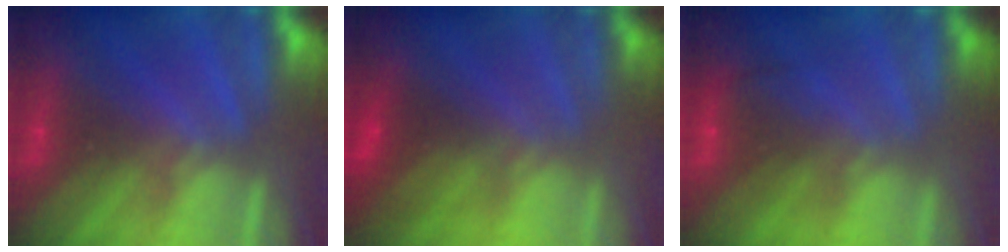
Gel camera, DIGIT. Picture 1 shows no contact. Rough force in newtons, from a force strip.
{"total": 2.9}
{"total": 2.4}